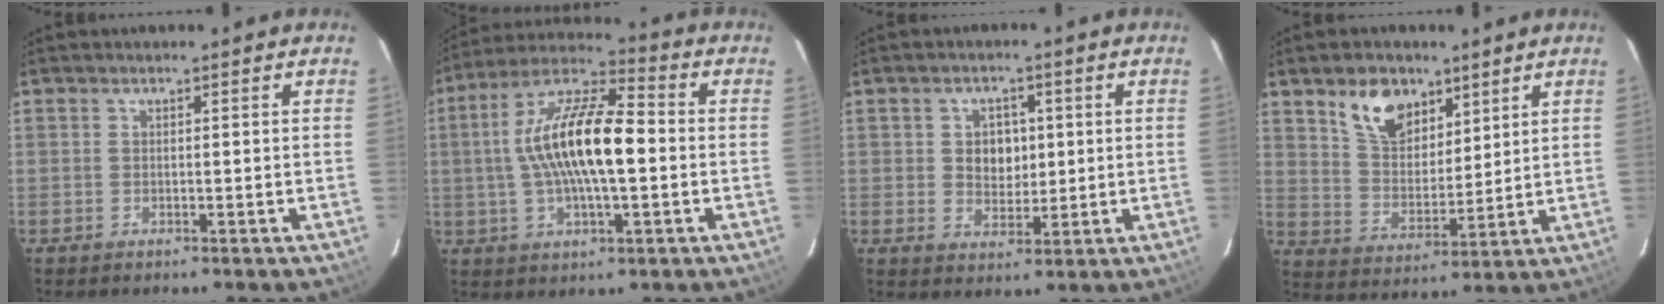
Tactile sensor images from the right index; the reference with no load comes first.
{"total": 16.5, "force": [-0.1, 5.2, 15.6], "torque": [-0.295, 0.015, -0.012]}
{"total": 5.2, "force": [0.7, 4.1, 3.0], "torque": [-0.049, 0.007, 0.018]}
{"total": 10.8, "force": [6.6, 6.5, 5.5], "torque": [-0.100, 0.017, 0.129]}